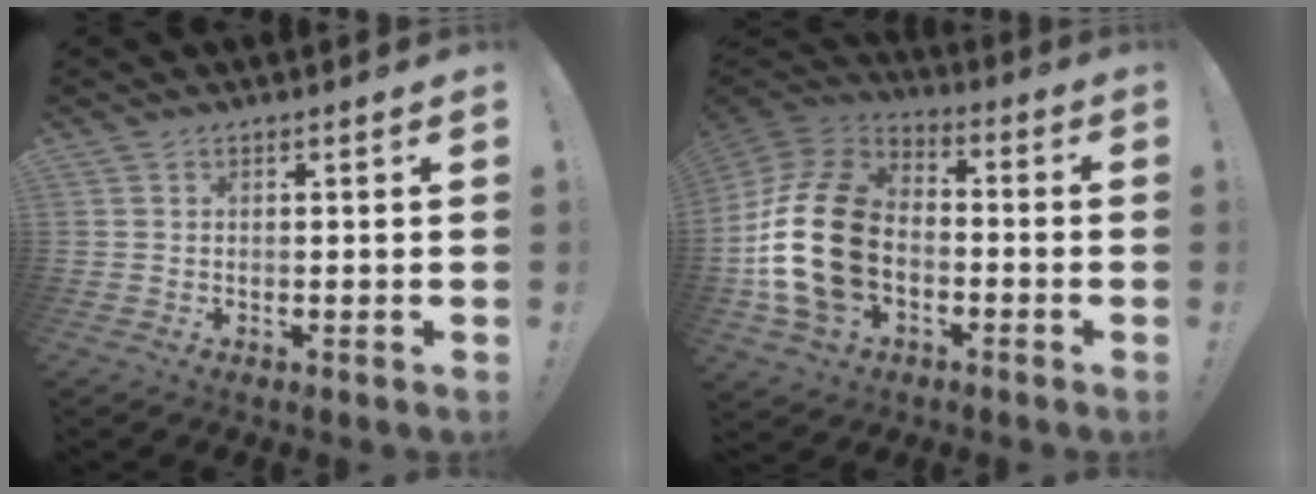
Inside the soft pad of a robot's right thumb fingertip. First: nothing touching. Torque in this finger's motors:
{"motor_torque": [2.47, 2.47, 1.42, -1.06, 0.30]}